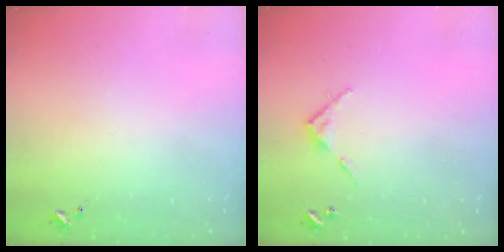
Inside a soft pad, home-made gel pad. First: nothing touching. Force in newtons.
{"total": 4.5, "press": 4.5, "slide": 0.4}